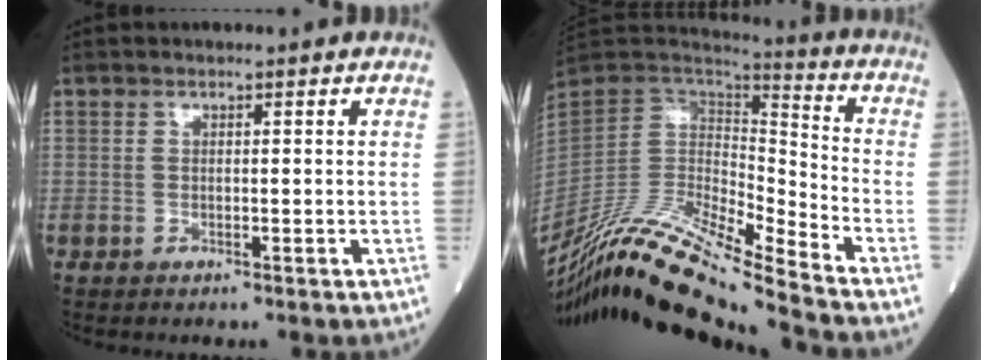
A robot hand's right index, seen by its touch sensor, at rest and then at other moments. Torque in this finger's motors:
{"motor_torque": [0.73, -0.56, 0.12, 0.04]}